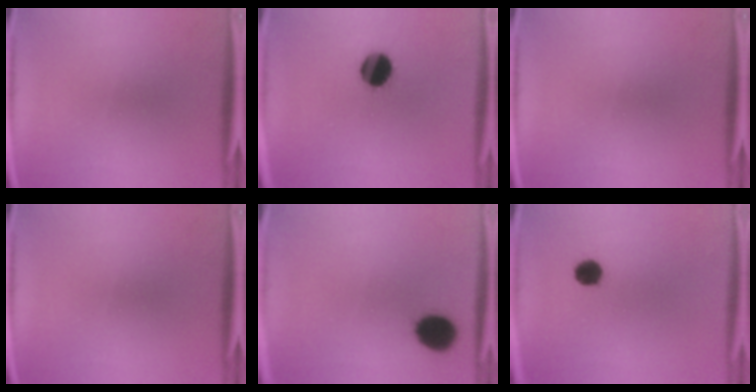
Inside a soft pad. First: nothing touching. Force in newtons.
{"total": 9.6}
{"total": 0.0}
{"total": 0.0}
{"total": 9.5}
{"total": 3.8}